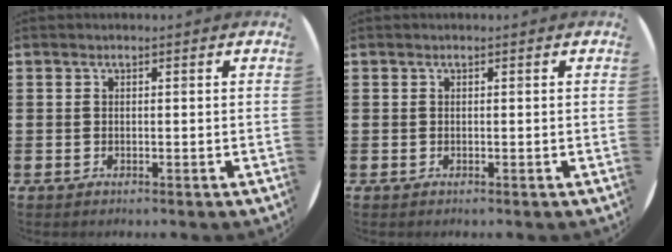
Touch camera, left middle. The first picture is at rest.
{"total": 0.0}